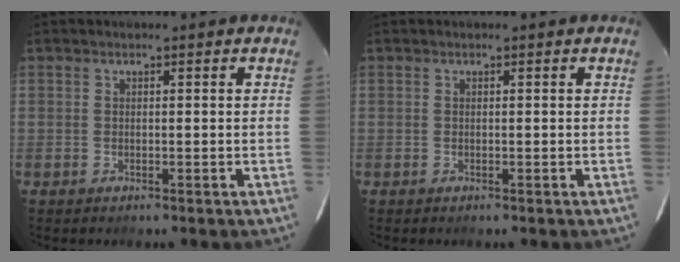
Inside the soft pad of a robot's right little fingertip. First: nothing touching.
{"total": 0.0}